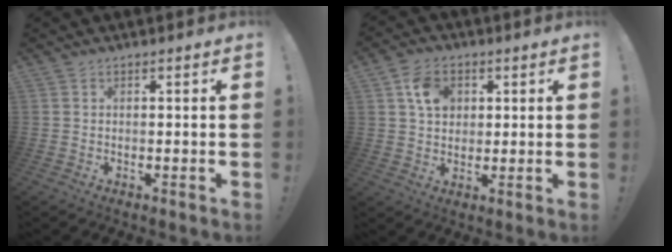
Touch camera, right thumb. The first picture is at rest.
{"total": 8.6, "force": [3.3, 6.8, 4.2], "torque": [-0.057, -0.002, 0.062]}